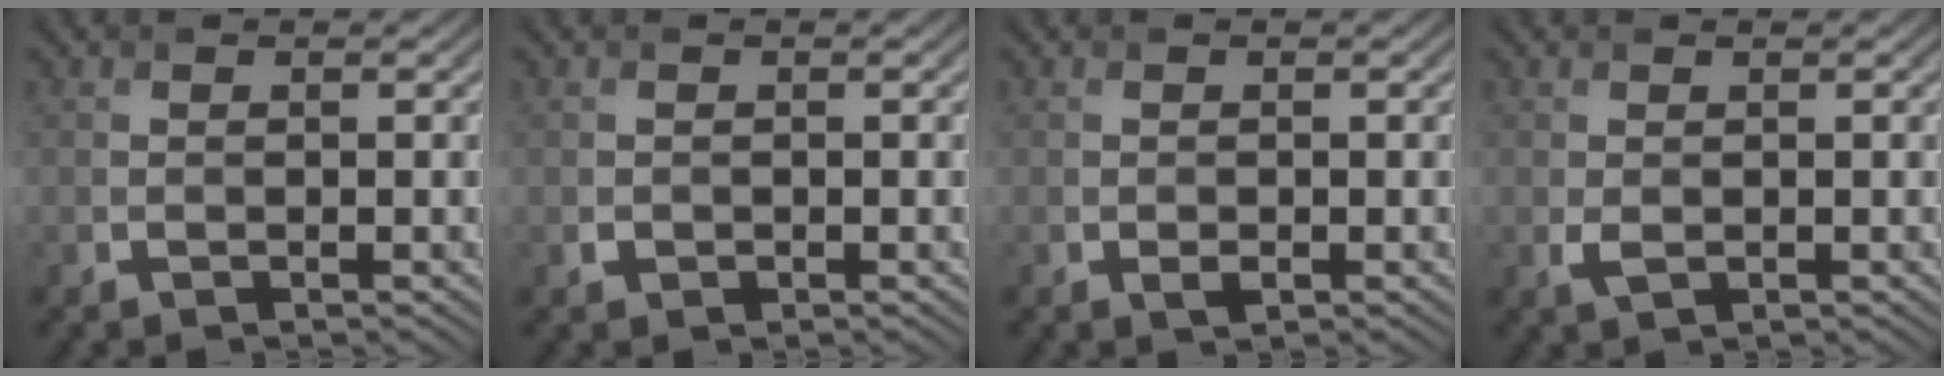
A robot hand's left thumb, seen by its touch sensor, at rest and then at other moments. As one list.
[{"total": 0.7, "force": [-0.2, 0.6, 0.2], "torque": [0.000, -0.006, -0.004]}, {"total": 0.9, "force": [-0.4, 0.5, 0.6], "torque": [-0.013, -0.002, -0.005]}, {"total": 1.2, "force": [-0.1, 0.7, 1.0], "torque": [-0.025, -0.004, 0.002]}]